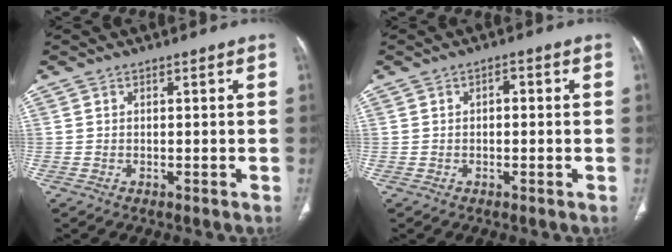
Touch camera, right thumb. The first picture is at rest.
{"total": 1.8, "force": [0.1, 1.1, 1.4], "torque": [-0.013, 0.005, -0.003]}